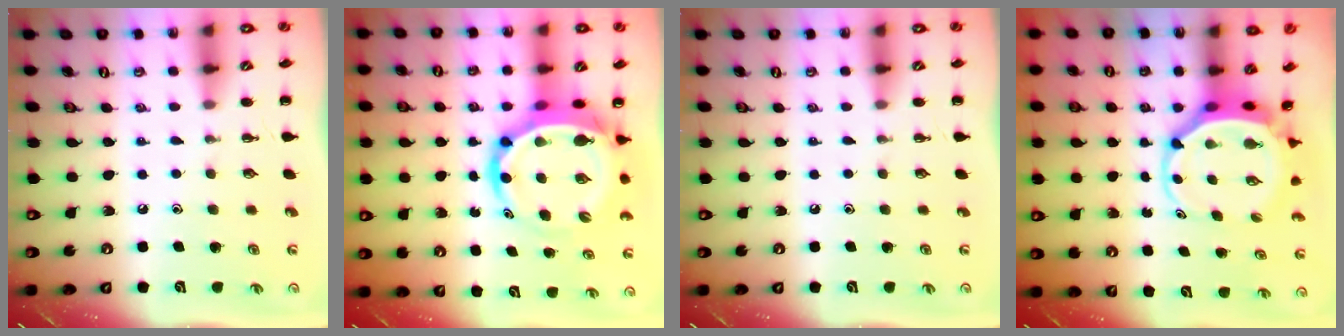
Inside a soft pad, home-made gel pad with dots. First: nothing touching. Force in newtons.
{"total": 11.5, "press": 11.0, "slide": 3.2}
{"total": 0.0}
{"total": 5.6, "press": 5.4, "slide": 1.2}